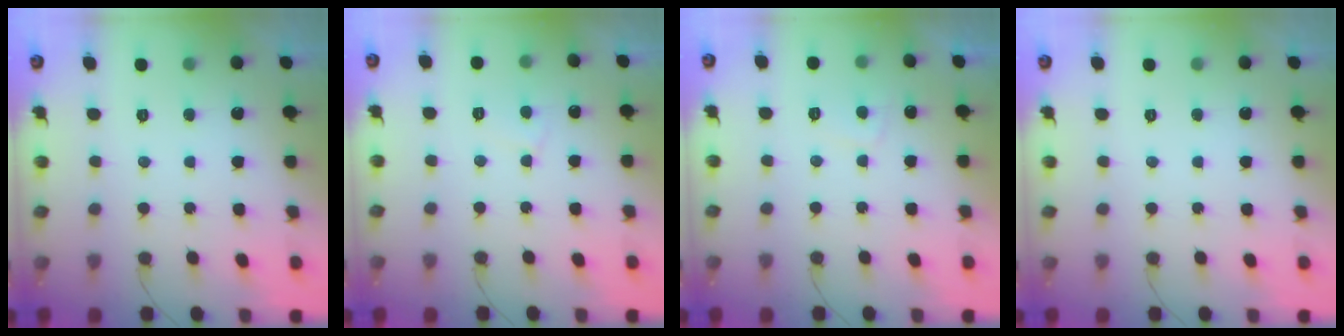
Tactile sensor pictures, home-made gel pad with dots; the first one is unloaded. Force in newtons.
{"total": 3.4, "press": 3.3, "slide": 0.5}
{"total": 2.9, "press": 2.8, "slide": 0.6}
{"total": 0.0}